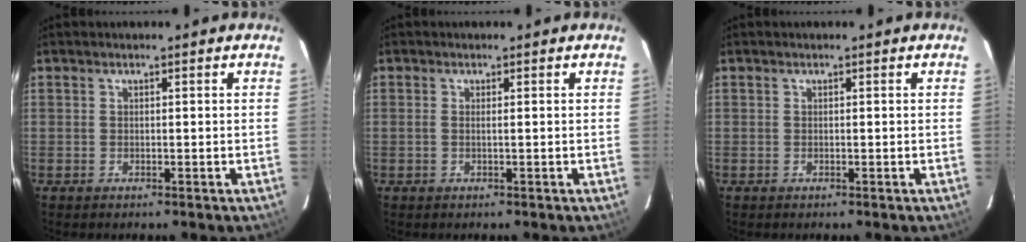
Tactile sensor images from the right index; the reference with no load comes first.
{"total": 0.7, "force": [0.0, -0.2, 0.7], "torque": [-0.014, 0.000, -0.003]}
{"total": 0.0}